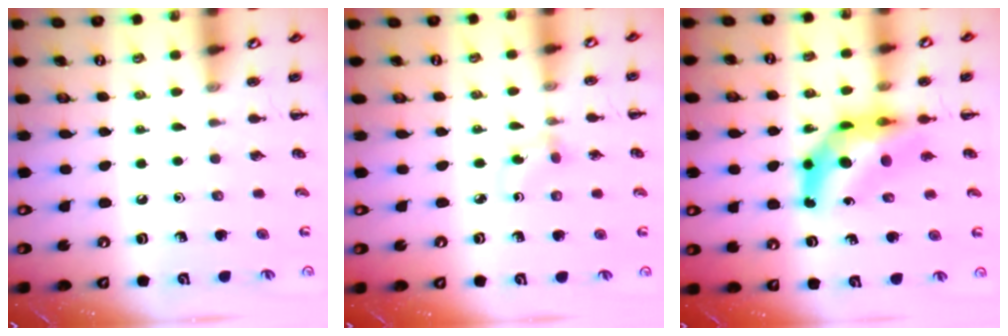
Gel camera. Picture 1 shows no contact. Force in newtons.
{"total": 2.5, "press": 2.2, "slide": 1.1}
{"total": 9.6, "press": 9.0, "slide": 3.4}